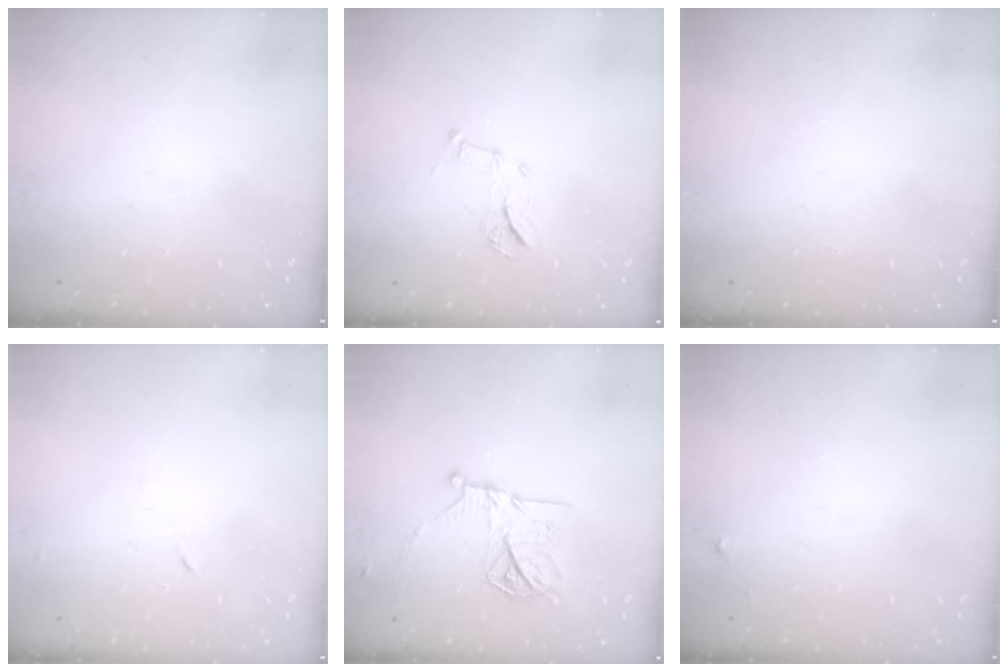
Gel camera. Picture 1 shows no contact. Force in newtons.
{"total": 9.0, "press": 9.0, "slide": 0.2}
{"total": 1.5, "press": 1.5, "slide": 0.1}
{"total": 5.2, "press": 5.1, "slide": 0.6}
{"total": 14.9, "press": 14.9, "slide": 0.4}
{"total": 3.9, "press": 3.9, "slide": 0.4}